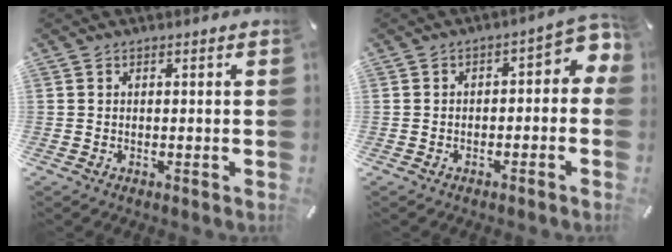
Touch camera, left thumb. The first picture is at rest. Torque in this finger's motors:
{"motor_torque": [-0.04, 0.48, 0.05, 0.02, 0.10]}